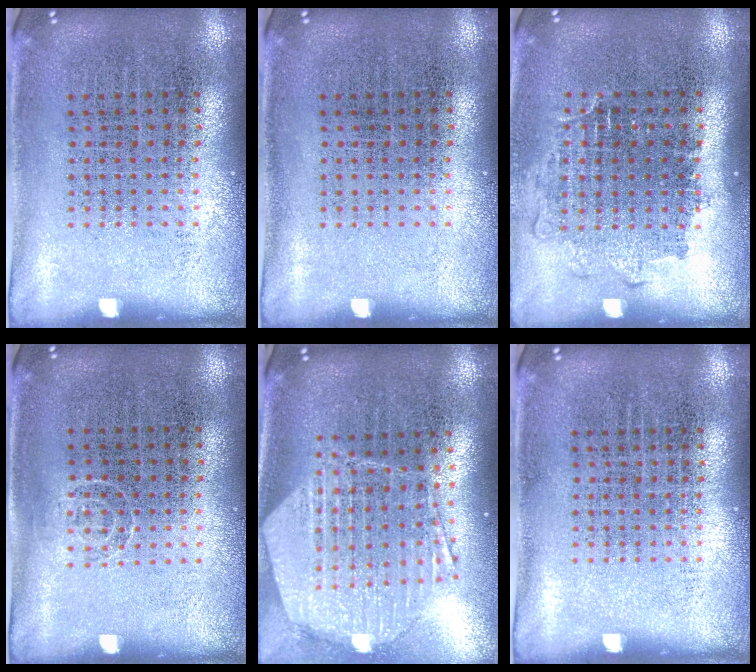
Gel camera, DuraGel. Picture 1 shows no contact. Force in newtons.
{"total": 0.0}
{"total": 1.2, "press": 1.0, "slide": 0.6}
{"total": 0.6, "press": 0.4, "slide": 0.4}
{"total": 2.2, "press": 1.9, "slide": 1.1}
{"total": 0.0}